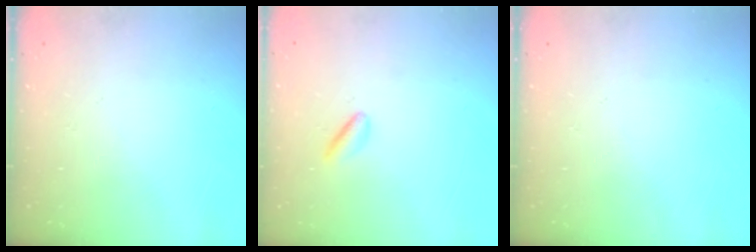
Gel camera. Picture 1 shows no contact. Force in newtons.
{"total": 2.5, "press": 2.4, "slide": 0.8}
{"total": 0.0}